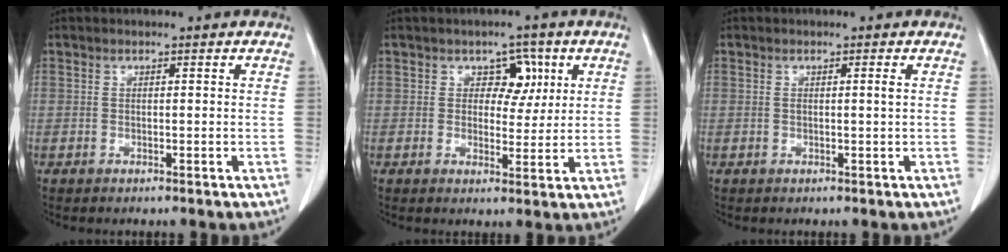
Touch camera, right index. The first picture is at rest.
{"total": 4.7, "force": [1.8, 3.3, 2.9], "torque": [-0.024, 0.003, 0.024]}
{"total": 1.1, "force": [0.4, -0.2, 1.1], "torque": [-0.018, -0.001, 0.005]}